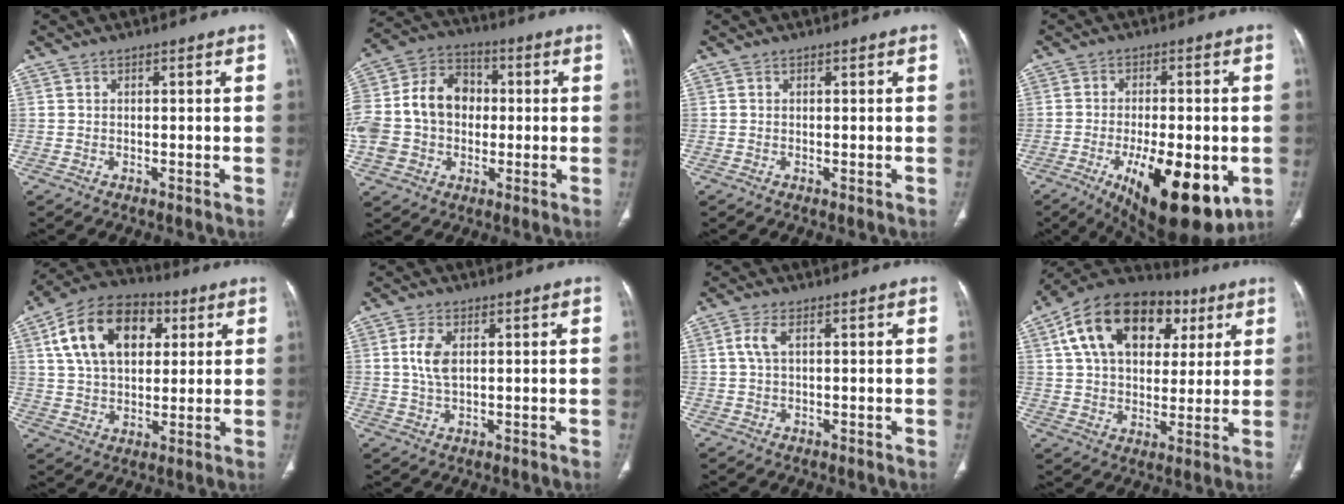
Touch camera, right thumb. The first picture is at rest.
{"total": 18.7, "force": [-0.6, 14.8, 11.4], "torque": [-0.227, 0.037, -0.011]}
{"total": 0.0}
{"total": 19.4, "force": [-6.7, 7.6, 16.5], "torque": [-0.218, -0.013, -0.082]}
{"total": 17.9, "force": [5.8, 11.6, 12.3], "torque": [-0.190, 0.006, 0.094]}
{"total": 4.9, "force": [1.1, 2.6, 4.1], "torque": [-0.090, -0.001, 0.020]}
{"total": 2.9, "force": [0.7, 1.1, 2.5], "torque": [-0.070, 0.009, 0.016]}
{"total": 22.5, "force": [8.5, 14.7, 14.8], "torque": [-0.222, 0.022, 0.132]}